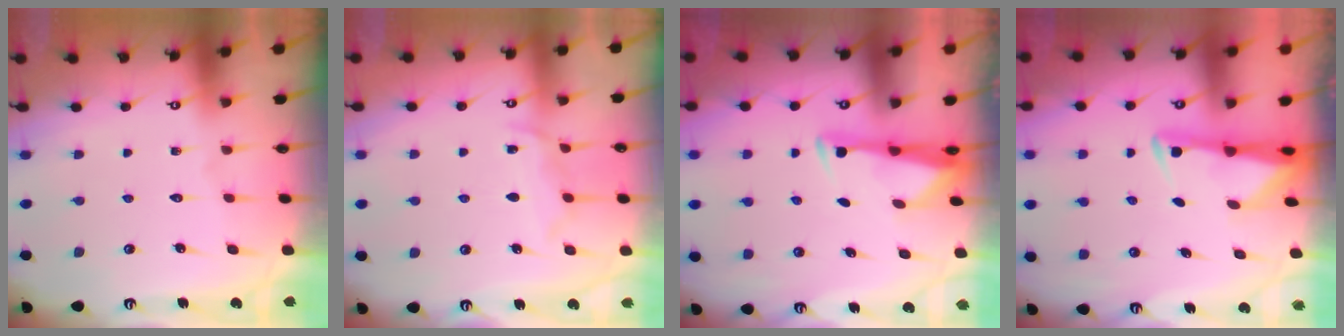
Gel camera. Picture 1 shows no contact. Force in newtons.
{"total": 7.2, "press": 7.2, "slide": 0.8}
{"total": 3.3, "press": 3.2, "slide": 0.9}
{"total": 3.0, "press": 3.0, "slide": 0.6}